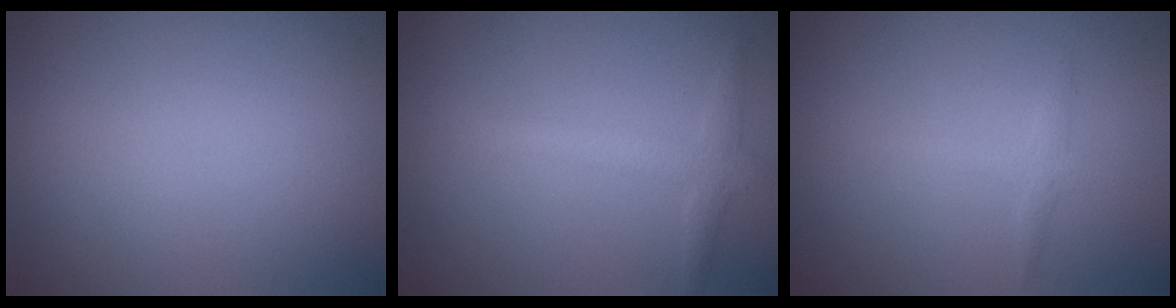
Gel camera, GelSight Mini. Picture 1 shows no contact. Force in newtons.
{"total": 2.3, "press": 2.3, "slide": 0.1}
{"total": 1.3, "press": 1.3, "slide": 0.1}